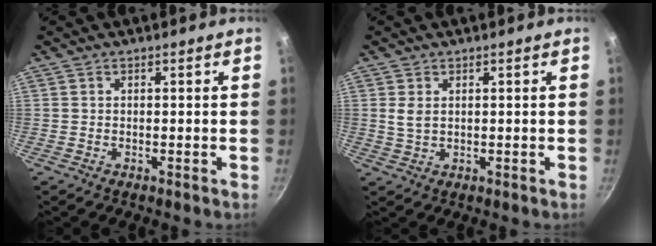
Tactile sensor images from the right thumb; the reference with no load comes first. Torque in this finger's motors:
{"motor_torque": [0.12, -0.13, 0.20, 0.04, -0.02]}